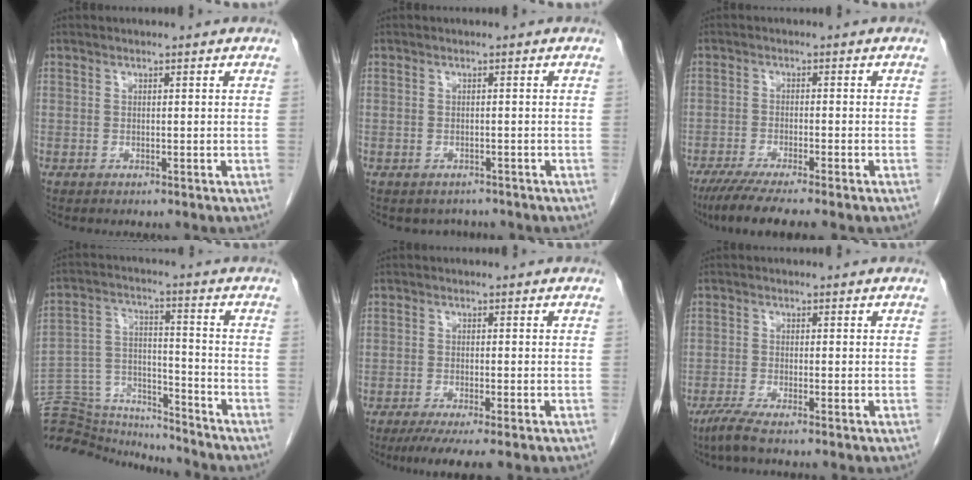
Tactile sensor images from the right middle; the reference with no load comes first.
{"total": 2.0, "force": [-1.7, 1.1, 0.0], "torque": [-0.006, -0.002, -0.023]}
{"total": 7.7, "force": [-6.0, 0.0, 4.8], "torque": [-0.074, -0.018, -0.095]}
{"total": 18.2, "force": [-17.5, 3.6, 3.5], "torque": [-0.089, 0.024, -0.274]}
{"total": 5.6, "force": [-4.1, -0.1, 3.8], "torque": [-0.055, -0.016, -0.066]}
{"total": 2.6, "force": [-2.0, -0.3, 1.7], "torque": [-0.045, -0.008, -0.045]}